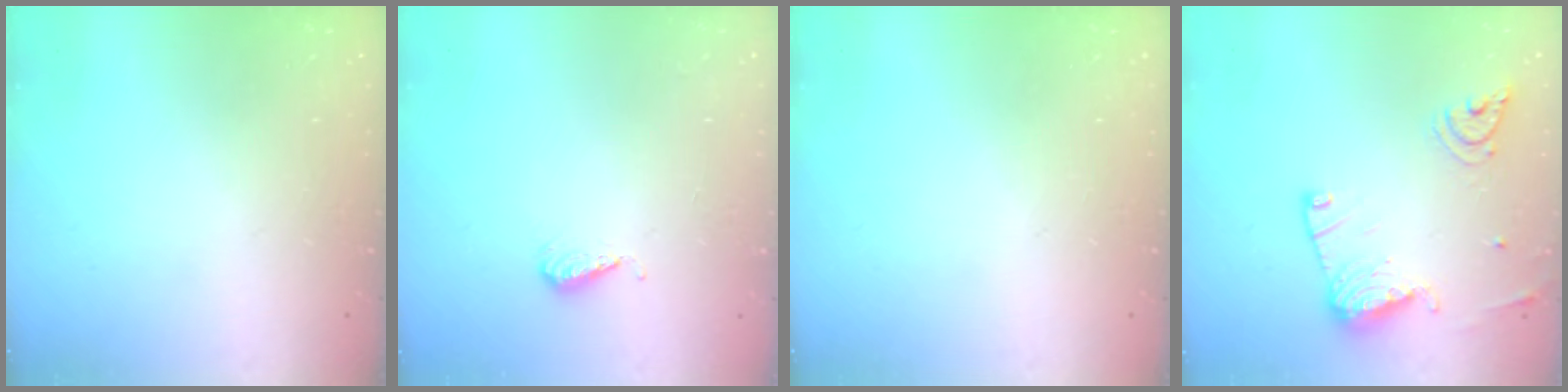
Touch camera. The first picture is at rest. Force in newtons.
{"total": 4.0, "press": 3.8, "slide": 1.2}
{"total": 0.0}
{"total": 14.5, "press": 14.5, "slide": 1.3}